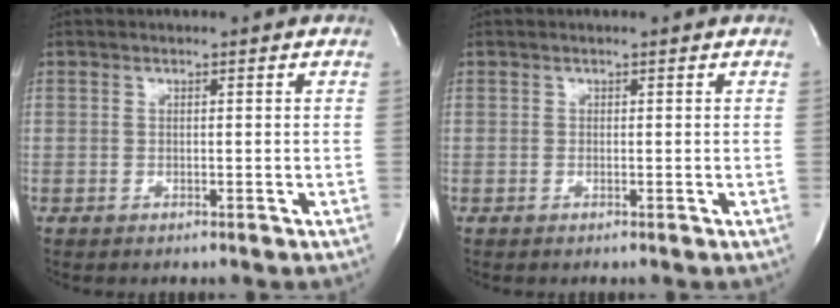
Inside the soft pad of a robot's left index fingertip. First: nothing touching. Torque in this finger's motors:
{"motor_torque": [-0.15, 0.07, -0.02, -0.01]}